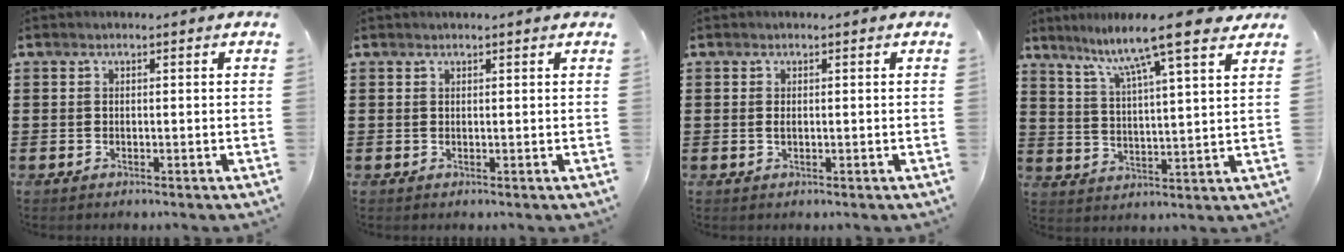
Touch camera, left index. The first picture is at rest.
{"total": 0.6, "force": [0.6, 0.0, 0.2], "torque": [-0.005, 0.000, 0.012]}
{"total": 0.7, "force": [0.1, 0.3, 0.6], "torque": [-0.014, 0.000, 0.003]}
{"total": 9.7, "force": [7.7, 0.5, 5.9], "torque": [-0.123, -0.037, 0.125]}